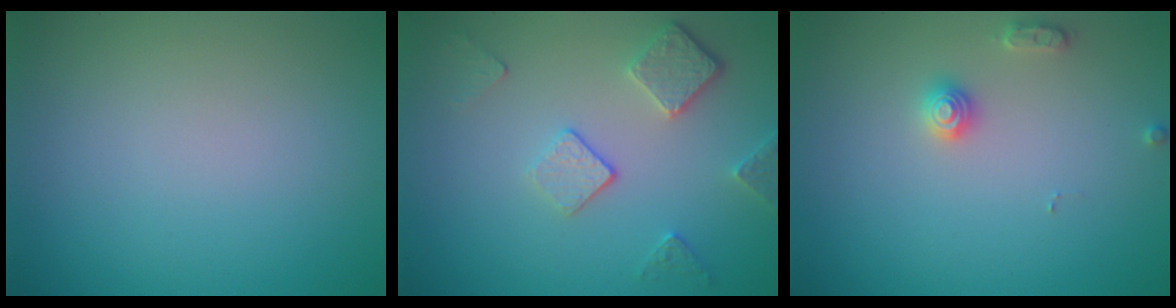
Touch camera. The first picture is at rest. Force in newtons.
{"total": 3.5, "press": 2.8, "slide": 2.0}
{"total": 1.7, "press": 1.7, "slide": 0.3}